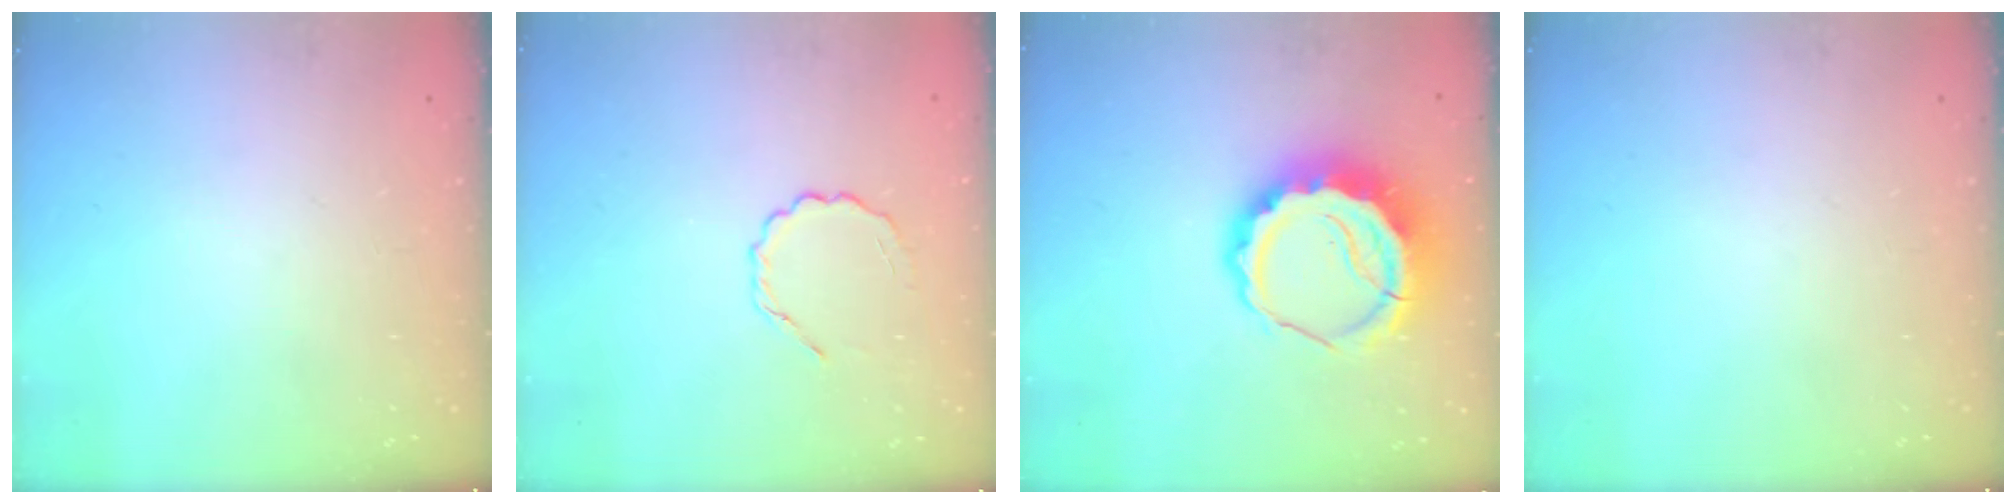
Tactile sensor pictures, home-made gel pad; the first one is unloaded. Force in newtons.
{"total": 2.5, "press": 2.3, "slide": 0.9}
{"total": 9.3, "press": 9.1, "slide": 1.7}
{"total": 0.0}